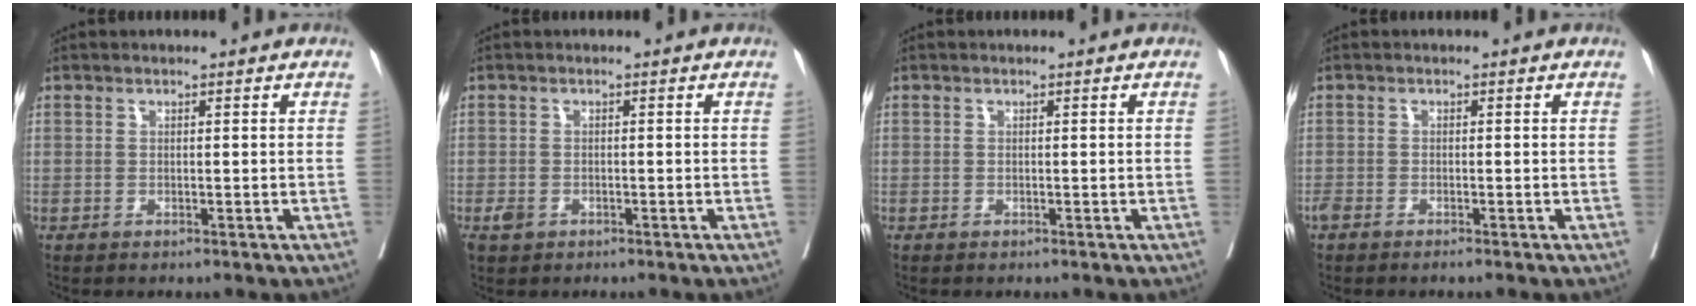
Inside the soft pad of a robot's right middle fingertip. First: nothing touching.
{"total": 1.8, "force": [-0.9, 1.3, 0.8], "torque": [-0.017, 0.002, -0.011]}
{"total": 0.0}
{"total": 1.6, "force": [-1.3, 0.4, 0.9], "torque": [-0.020, -0.003, -0.025]}